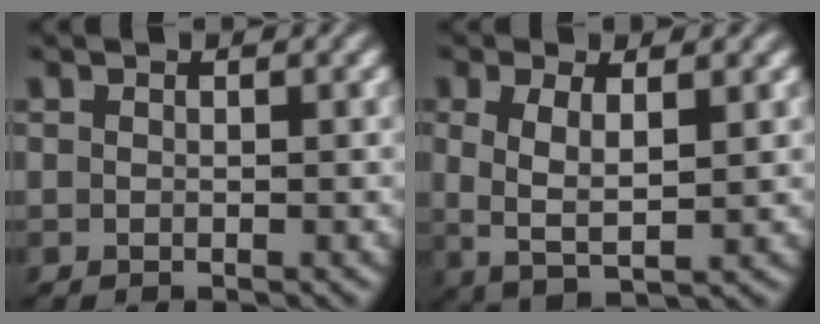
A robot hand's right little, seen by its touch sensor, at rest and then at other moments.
{"total": 4.9, "force": [0.1, 2.9, 4.0], "torque": [-0.090, -0.016, 0.012]}